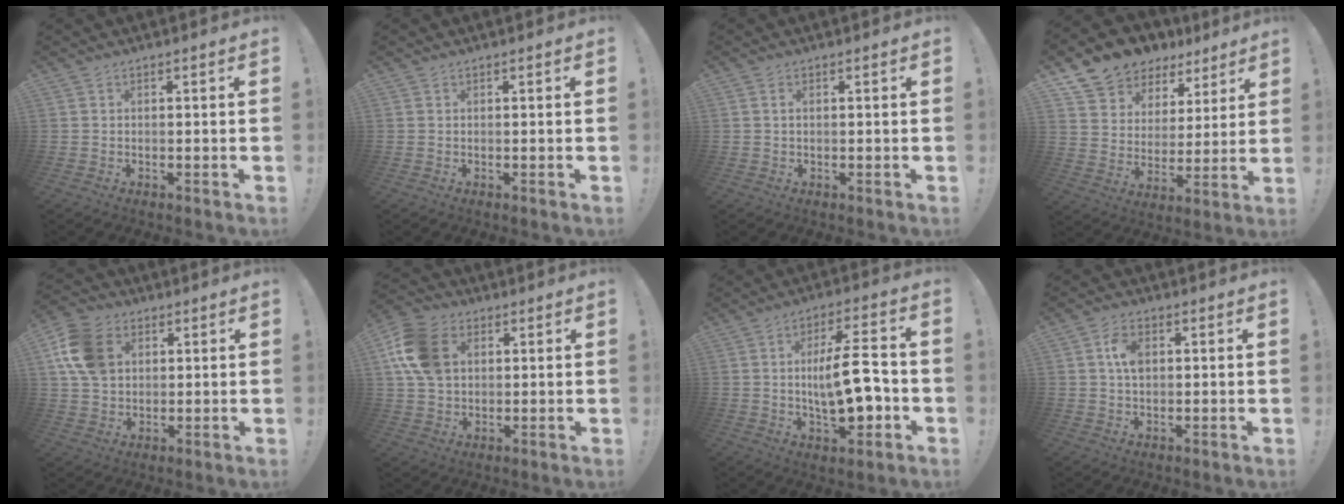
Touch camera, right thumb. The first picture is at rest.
{"total": 0.0}
{"total": 1.0, "force": [0.2, 0.5, 0.9], "torque": [-0.020, 0.003, 0.004]}
{"total": 9.7, "force": [7.5, 6.1, 1.3], "torque": [-0.035, -0.065, 0.142]}
{"total": 13.7, "force": [4.2, 10.3, 8.0], "torque": [-0.161, -0.002, 0.085]}
{"total": 14.5, "force": [4.1, 10.6, 9.0], "torque": [-0.182, 0.005, 0.084]}
{"total": 14.4, "force": [-1.5, 4.9, 13.5], "torque": [-0.234, 0.002, -0.033]}
{"total": 6.1, "force": [1.3, 3.9, 4.5], "torque": [-0.066, 0.003, 0.021]}